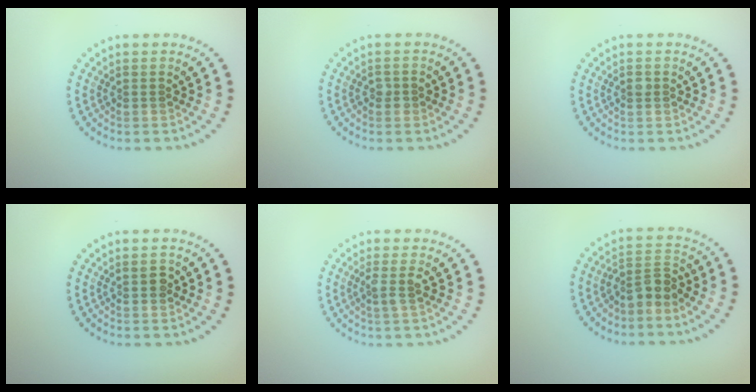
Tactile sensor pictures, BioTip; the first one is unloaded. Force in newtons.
{"total": 1.0, "press": 1.0, "slide": 0.1}
{"total": 0.9, "press": 0.9, "slide": 0.0}
{"total": 1.2, "press": 1.2, "slide": 0.3}
{"total": 1.6, "press": 1.2, "slide": 1.0}
{"total": 2.7, "press": 2.1, "slide": 1.7}